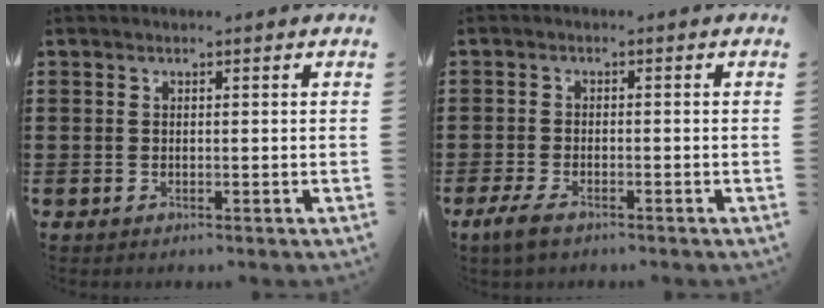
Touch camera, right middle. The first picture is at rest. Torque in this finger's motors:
{"motor_torque": [1.32, -0.32, 0.06, 0.09]}